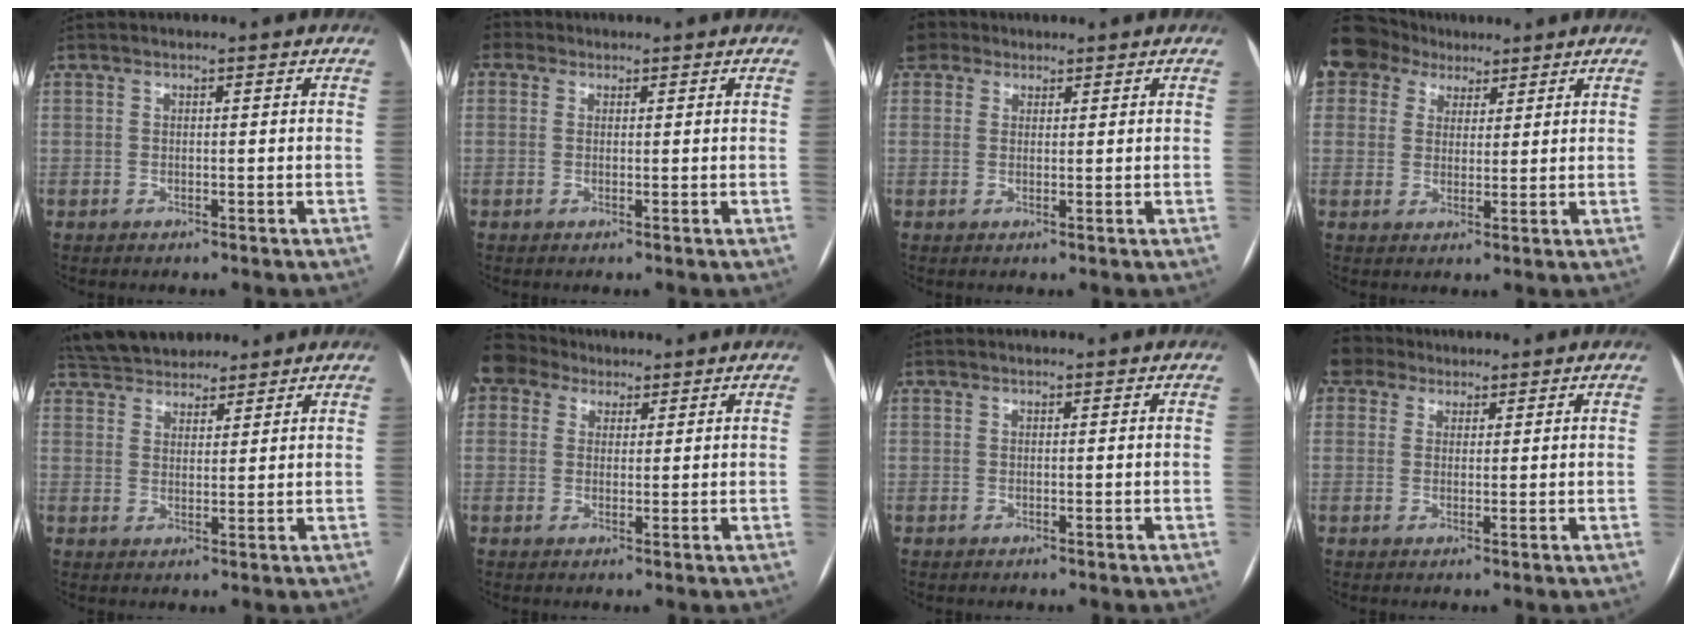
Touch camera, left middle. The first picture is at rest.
{"total": 1.9, "force": [0.9, 1.6, 0.6], "torque": [-0.033, 0.015, 0.022]}
{"total": 3.0, "force": [2.6, 1.5, -0.2], "torque": [-0.007, 0.017, 0.053]}
{"total": 9.4, "force": [6.2, 6.8, 1.8], "torque": [-0.054, 0.039, 0.117]}
{"total": 10.9, "force": [9.7, 3.9, 3.0], "torque": [-0.053, 0.031, 0.160]}
{"total": 5.1, "force": [4.1, 3.1, 0.4], "torque": [-0.016, 0.029, 0.083]}
{"total": 0.0}
{"total": 3.0, "force": [2.6, 1.4, -0.6], "torque": [0.005, 0.017, 0.049]}